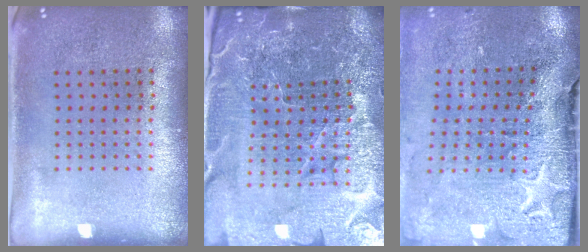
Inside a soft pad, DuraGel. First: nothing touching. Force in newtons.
{"total": 6.1, "press": 5.4, "slide": 2.7}
{"total": 3.7, "press": 3.3, "slide": 1.7}